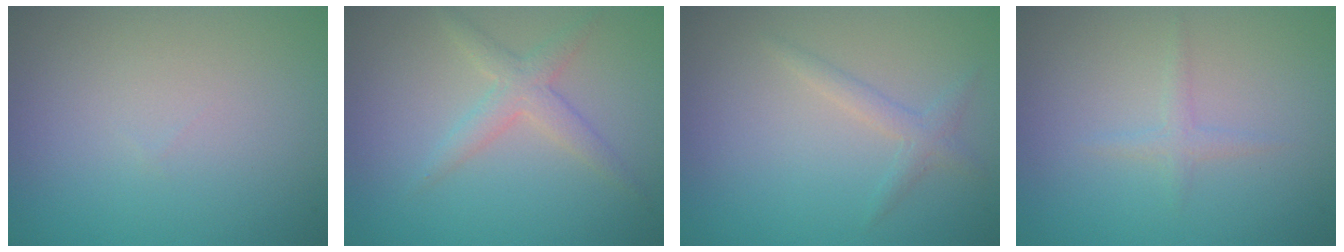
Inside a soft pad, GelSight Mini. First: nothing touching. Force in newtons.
{"total": 2.4, "press": 2.4, "slide": 0.1}
{"total": 1.5, "press": 1.5, "slide": 0.1}
{"total": 1.1, "press": 1.1, "slide": 0.0}